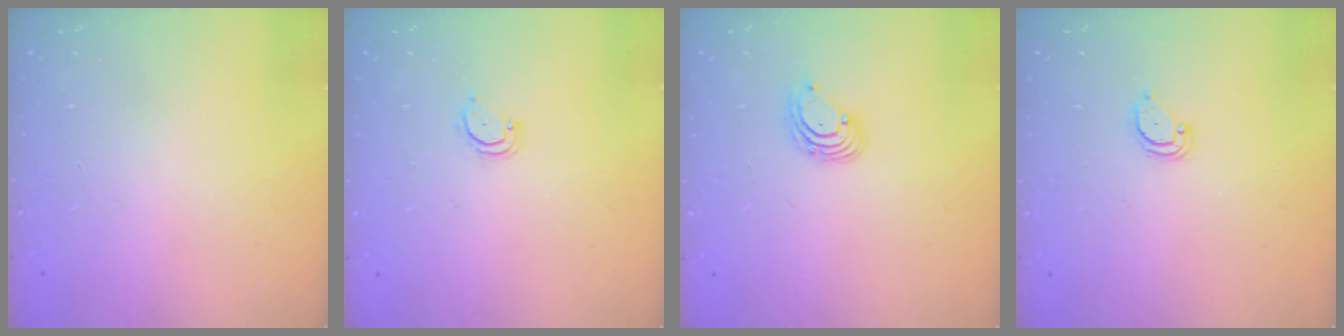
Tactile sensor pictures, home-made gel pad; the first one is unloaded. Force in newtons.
{"total": 3.4, "press": 3.4, "slide": 0.2}
{"total": 2.6, "press": 2.6, "slide": 0.1}
{"total": 2.6, "press": 2.6, "slide": 0.2}